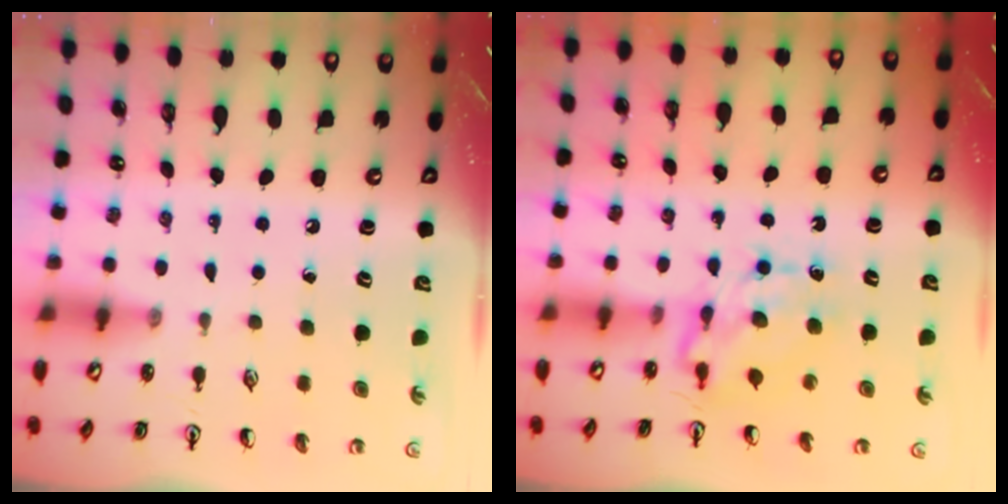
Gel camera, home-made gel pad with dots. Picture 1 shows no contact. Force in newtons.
{"total": 6.9, "press": 6.8, "slide": 0.6}